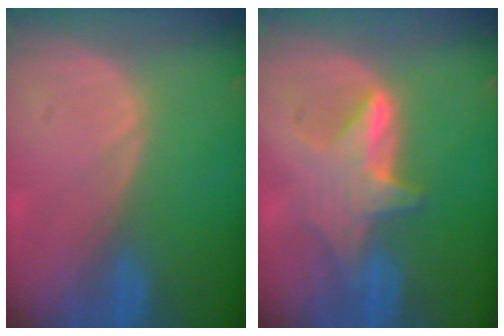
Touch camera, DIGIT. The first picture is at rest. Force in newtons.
{"total": 6.0, "press": 6.0, "slide": 0.6}